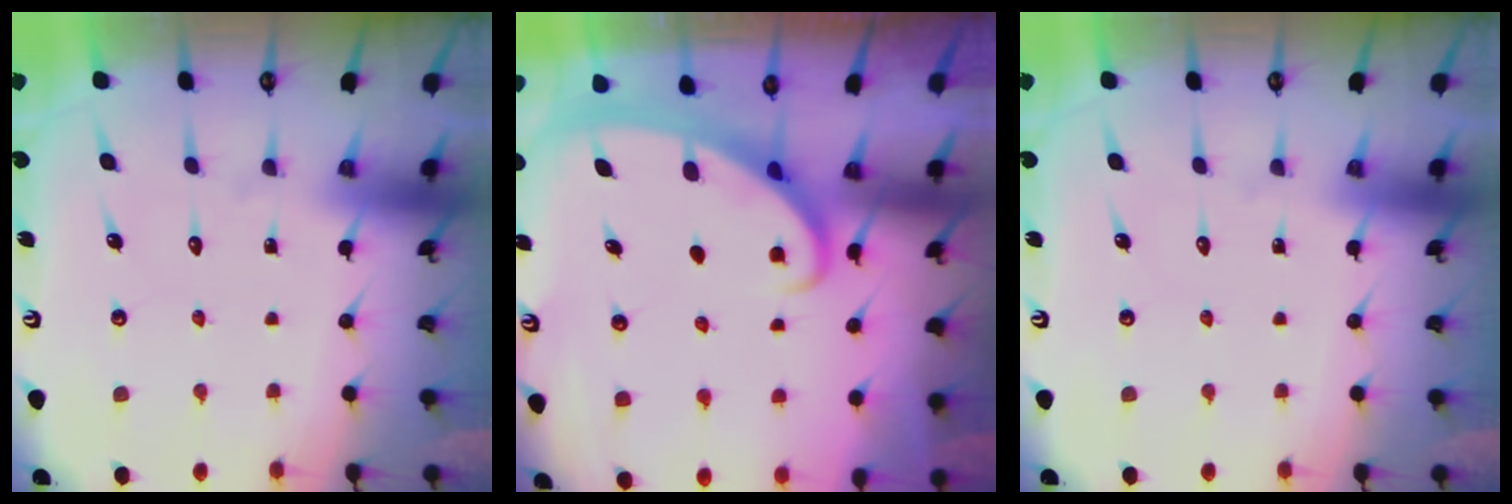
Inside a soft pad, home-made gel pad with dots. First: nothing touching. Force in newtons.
{"total": 2.6, "press": 2.6, "slide": 0.4}
{"total": 0.0}